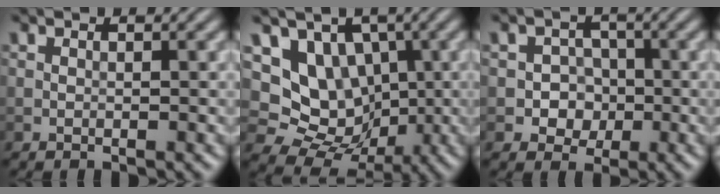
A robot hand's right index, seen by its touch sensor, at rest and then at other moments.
{"total": 7.6, "force": [1.2, 6.4, 4.0], "torque": [-0.055, -0.012, 0.008]}
{"total": 3.2, "force": [-0.8, 2.9, 1.2], "torque": [0.005, 0.001, -0.029]}